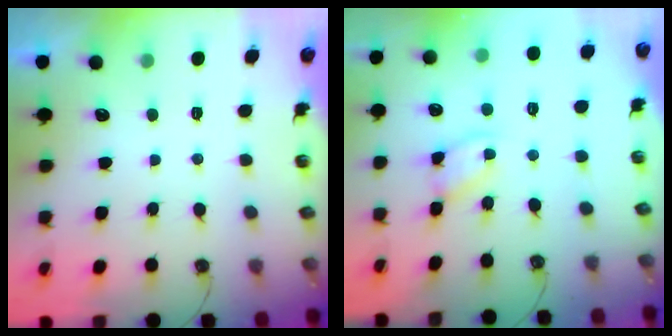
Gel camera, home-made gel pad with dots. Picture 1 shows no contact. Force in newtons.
{"total": 5.3, "press": 5.3, "slide": 0.3}